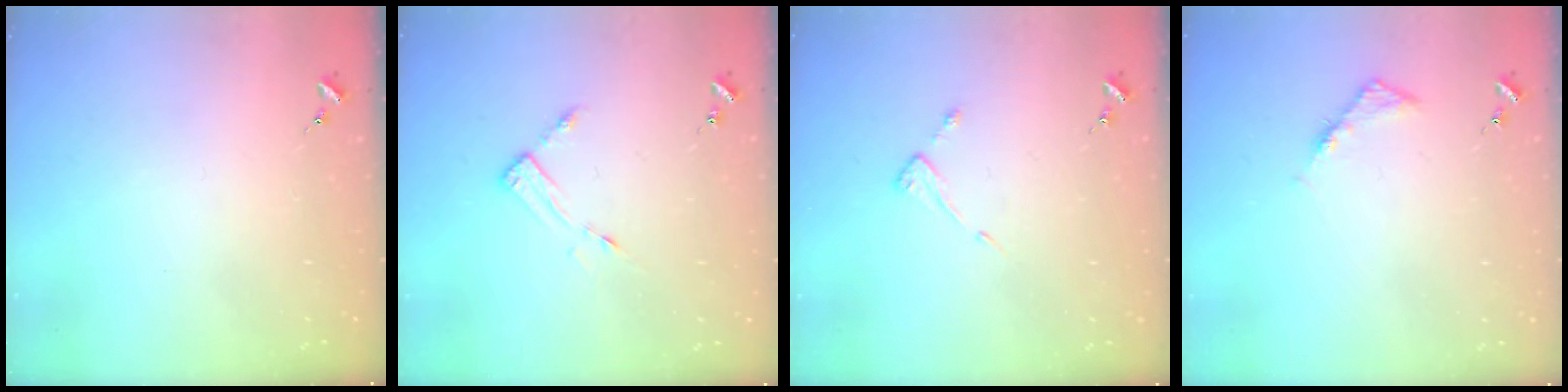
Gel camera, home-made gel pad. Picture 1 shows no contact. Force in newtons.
{"total": 3.5, "press": 3.5, "slide": 0.4}
{"total": 3.9, "press": 3.8, "slide": 0.4}
{"total": 4.1, "press": 4.0, "slide": 0.5}